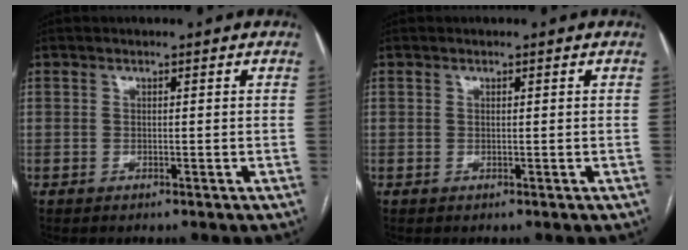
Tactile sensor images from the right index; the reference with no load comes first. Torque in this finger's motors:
{"motor_torque": [0.22, 0.20, 0.04, 0.00]}